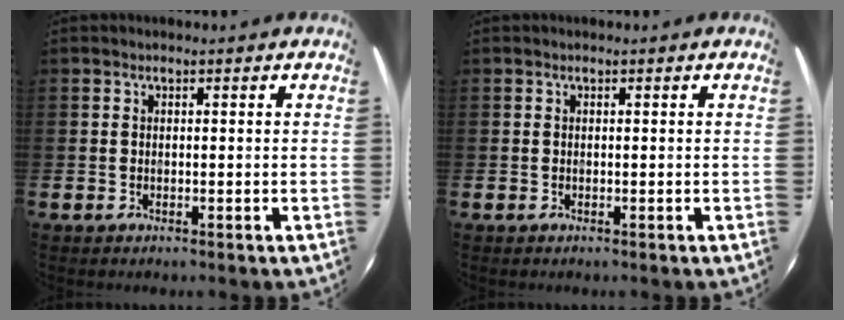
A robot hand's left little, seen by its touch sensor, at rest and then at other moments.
{"total": 0.0}